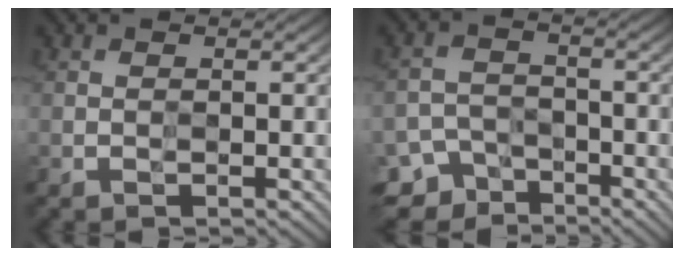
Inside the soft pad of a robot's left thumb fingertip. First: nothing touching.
{"total": 6.1, "force": [-4.4, 3.9, 1.6], "torque": [-0.029, -0.011, -0.084]}